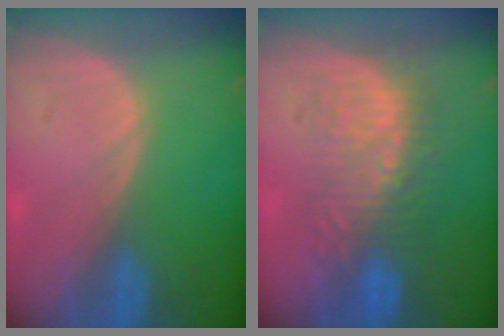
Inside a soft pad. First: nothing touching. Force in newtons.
{"total": 8.8, "press": 8.5, "slide": 2.2}